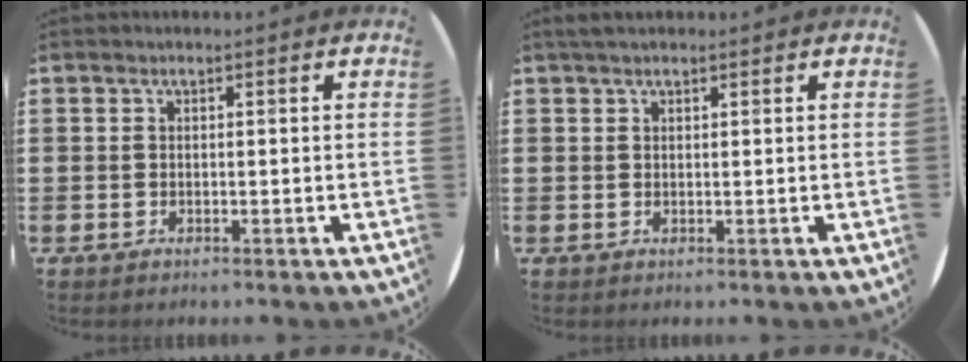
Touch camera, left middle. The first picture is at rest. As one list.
[{"total": 1.4, "force": [1.3, 0.5, 0.4], "torque": [-0.002, 0.001, 0.022]}]